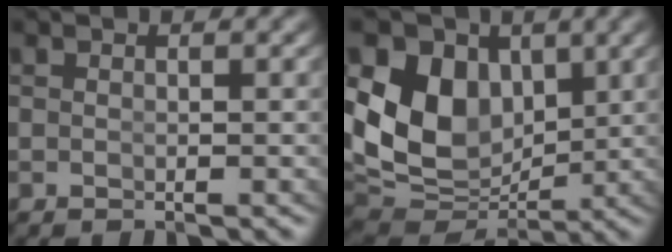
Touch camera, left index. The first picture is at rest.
{"total": 14.3, "force": [0.9, 11.9, 7.8], "torque": [-0.163, -0.037, 0.024]}